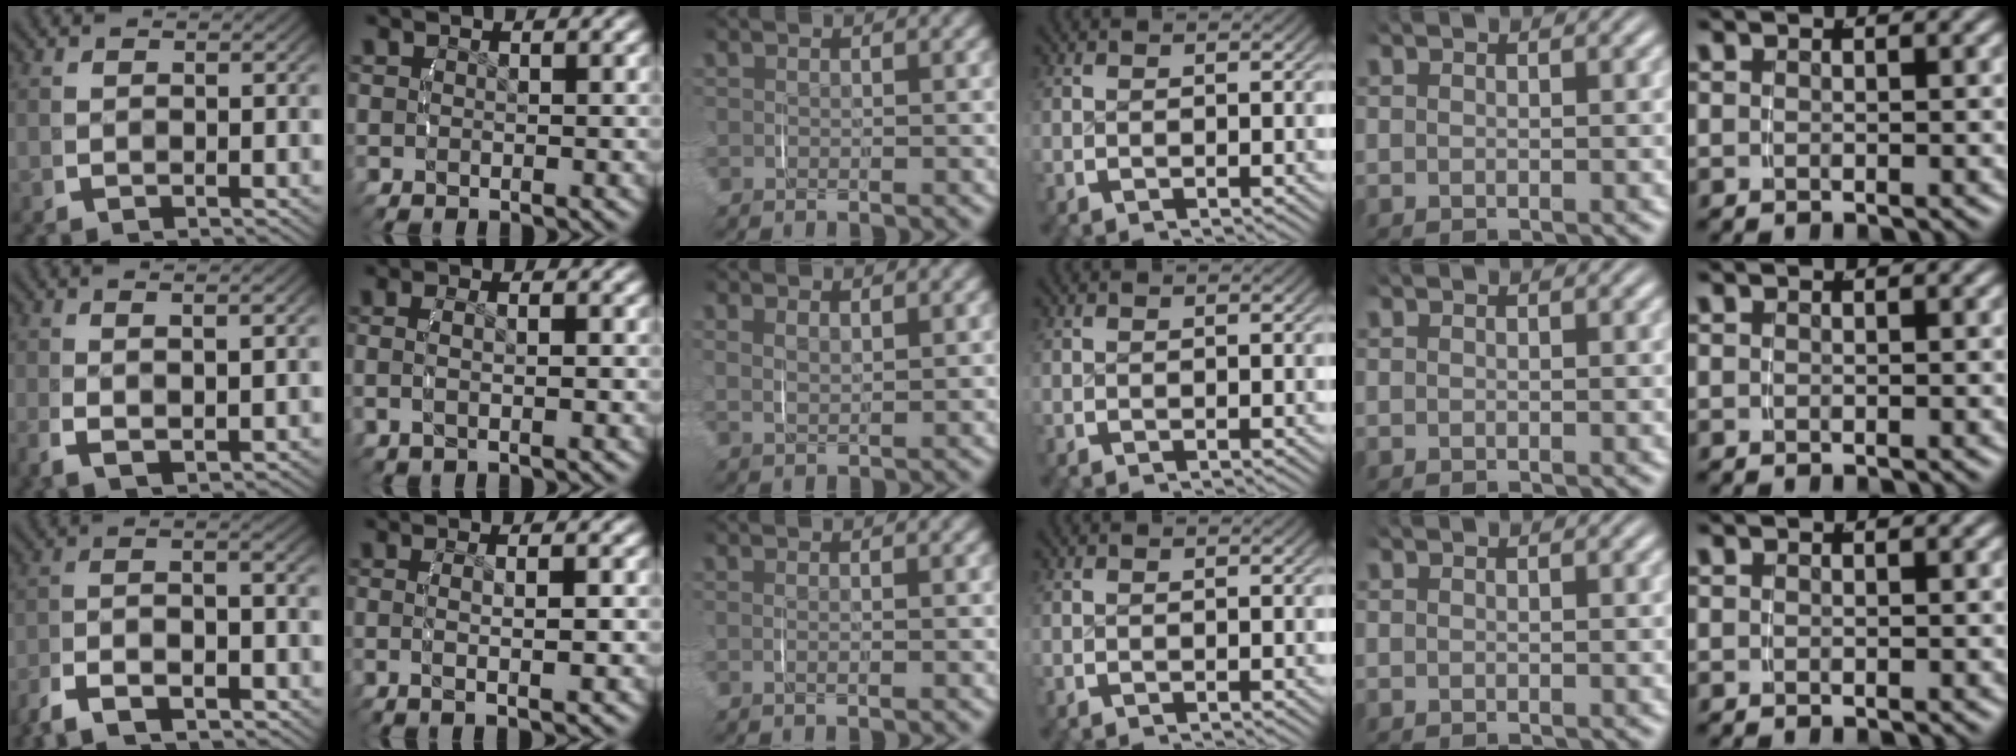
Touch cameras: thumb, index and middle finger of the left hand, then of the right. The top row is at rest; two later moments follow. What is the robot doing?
{"motion": "lift_and_place", "object": "scarf"}